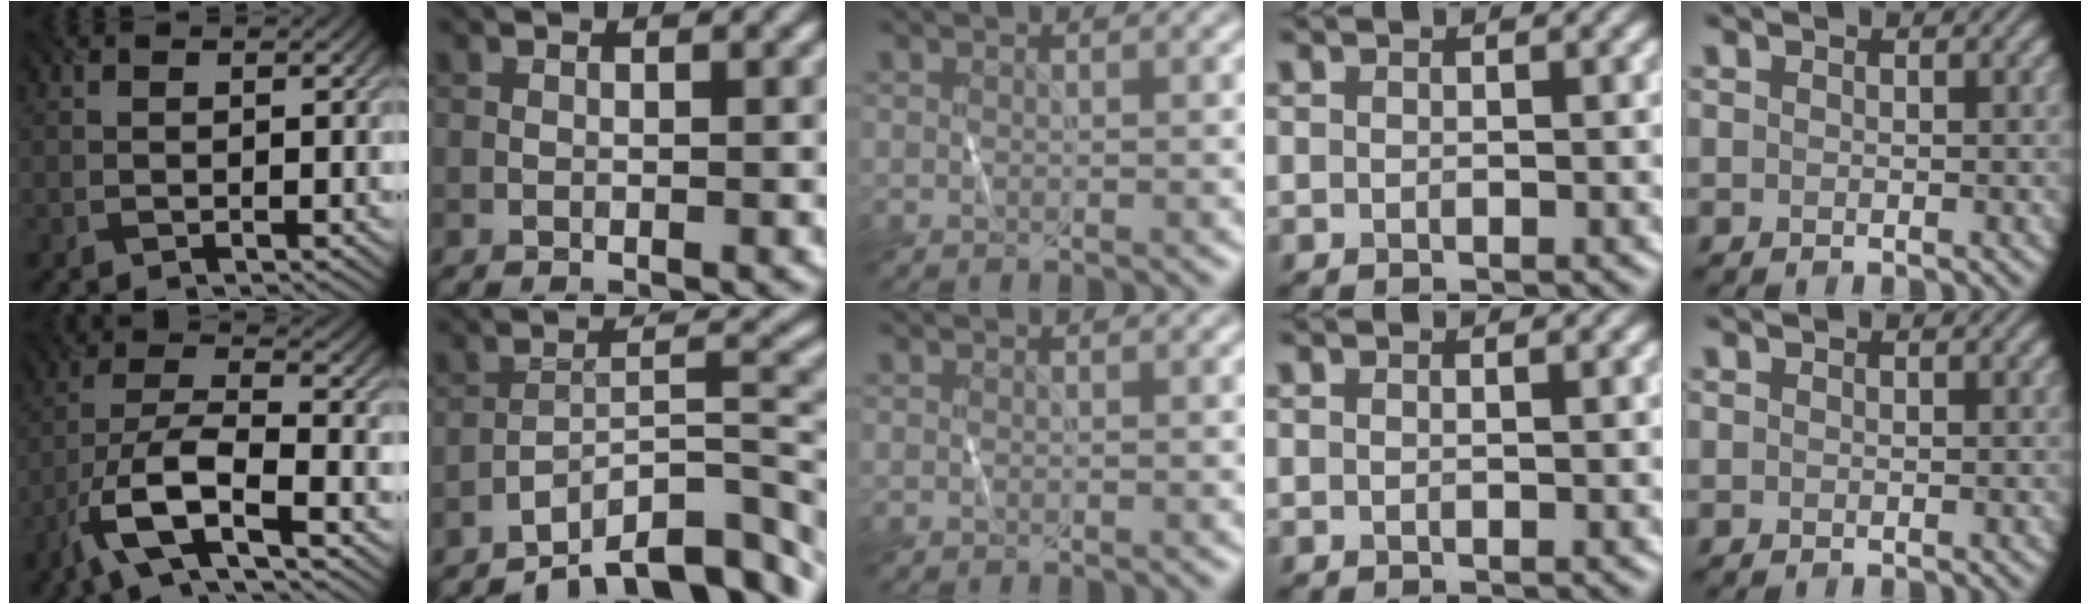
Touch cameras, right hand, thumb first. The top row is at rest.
{"thumb": {"total": 10.3, "force": [-5.5, 3.1, 8.2], "torque": [-0.167, -0.002, -0.113]}, "index": {"total": 8.4, "force": [-6.6, 2.4, 4.6], "torque": [-0.055, 0.004, -0.116]}, "ring": {"total": 0.6, "force": [0.3, 0.2, 0.4], "torque": [0.000, -0.001, -0.001]}}